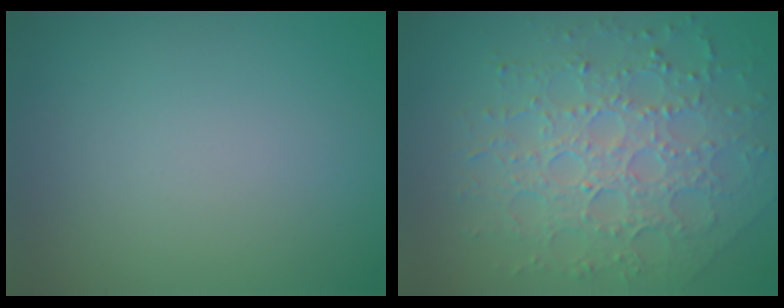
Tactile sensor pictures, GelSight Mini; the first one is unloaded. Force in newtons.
{"total": 7.7, "press": 5.5, "slide": 5.4}